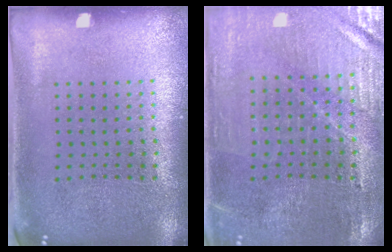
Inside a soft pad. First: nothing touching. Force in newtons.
{"total": 1.1, "press": 1.1, "slide": 0.2}